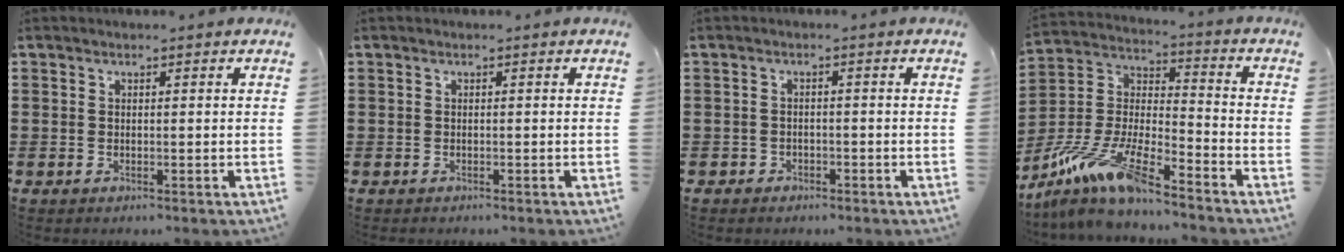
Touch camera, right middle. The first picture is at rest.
{"total": 0.5, "force": [-0.3, 0.4, -0.1], "torque": [0.002, 0.004, -0.008]}
{"total": 1.2, "force": [-1.0, 0.7, 0.0], "torque": [-0.004, 0.003, -0.024]}
{"total": 10.9, "force": [-9.0, 0.8, 6.1], "torque": [-0.139, 0.000, -0.186]}